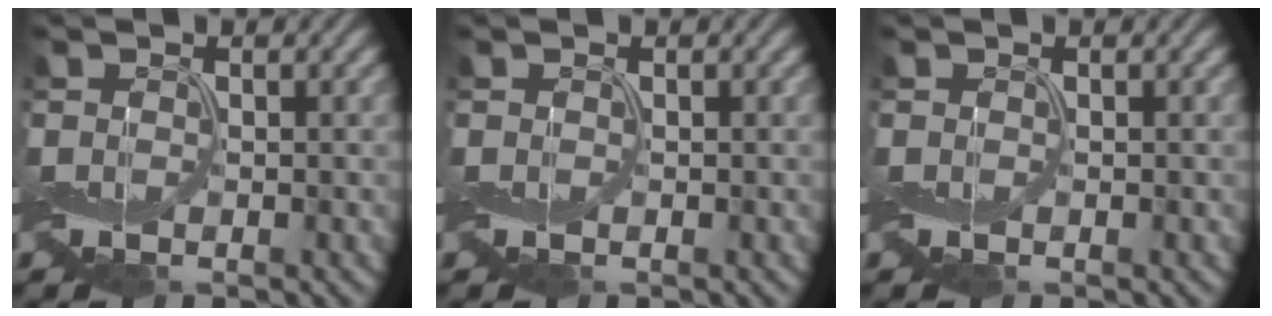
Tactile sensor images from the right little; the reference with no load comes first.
{"total": 0.0}
{"total": 0.0}